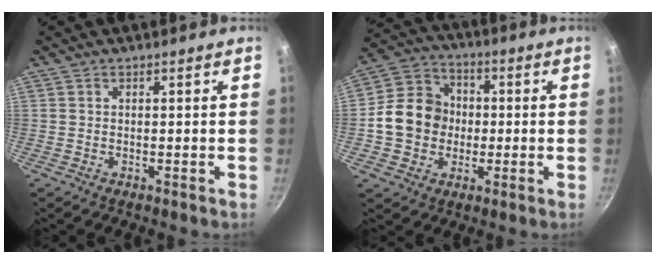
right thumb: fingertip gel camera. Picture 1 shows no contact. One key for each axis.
{"total": 12.8, "fx": -0.8, "fy": 11.1, "fz": 6.2, "tx": -0.079, "ty": 0.024, "tz": -0.029}